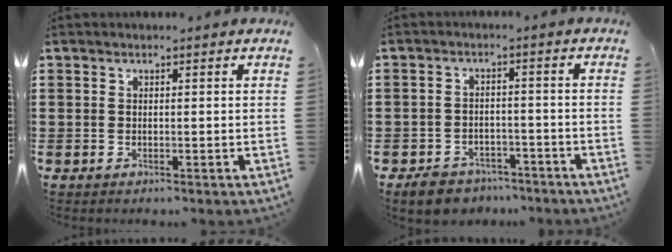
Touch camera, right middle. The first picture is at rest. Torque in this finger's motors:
{"motor_torque": [0.39, -0.33, 0.16, 0.07]}